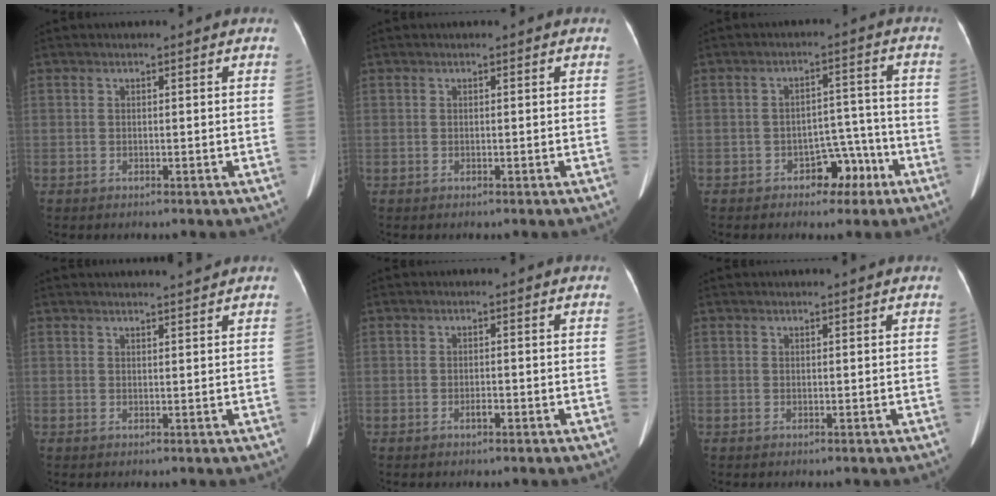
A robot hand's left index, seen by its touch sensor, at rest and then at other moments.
{"total": 0.0}
{"total": 5.5, "force": [-3.3, 3.3, 2.9], "torque": [-0.034, 0.024, -0.046]}
{"total": 2.9, "force": [2.8, -0.6, 0.7], "torque": [-0.009, 0.004, 0.038]}
{"total": 1.0, "force": [-0.6, 0.3, 0.7], "torque": [-0.016, 0.000, -0.008]}
{"total": 1.0, "force": [1.0, -0.1, 0.4], "torque": [-0.009, 0.006, 0.015]}